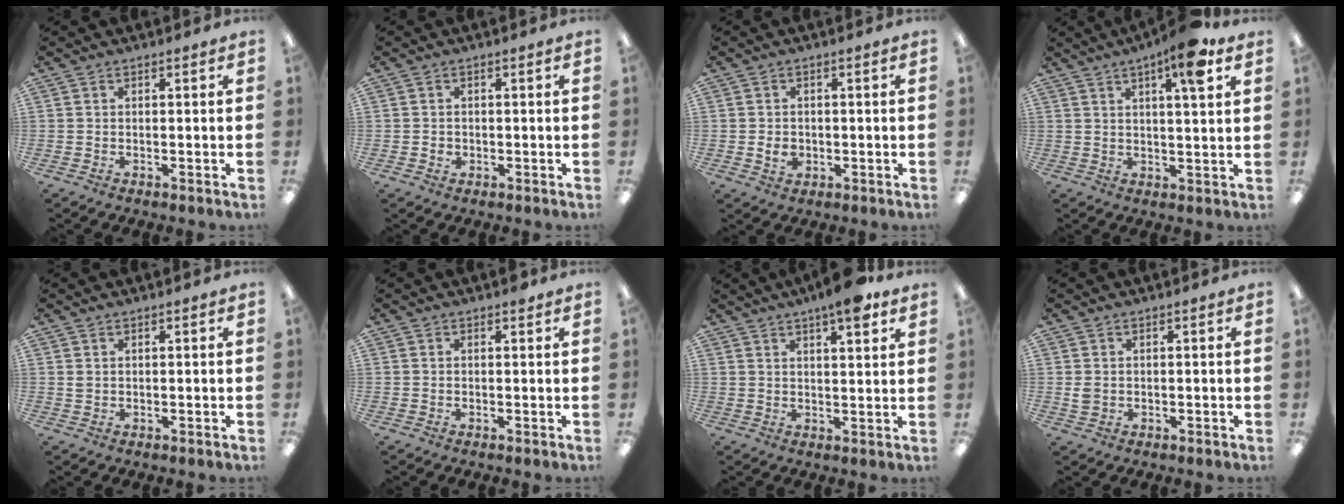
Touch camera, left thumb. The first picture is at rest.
{"total": 1.2, "force": [-0.2, 1.1, 0.5], "torque": [-0.009, 0.004, -0.005]}
{"total": 3.1, "force": [-0.3, 2.4, 2.0], "torque": [-0.028, 0.002, -0.007]}
{"total": 9.9, "force": [5.7, 1.8, 7.9], "torque": [-0.116, -0.023, 0.087]}
{"total": 1.2, "force": [0.5, 0.8, 0.8], "torque": [-0.017, 0.004, 0.008]}
{"total": 0.8, "force": [0.7, 0.2, 0.5], "torque": [-0.002, -0.001, 0.010]}
{"total": 7.5, "force": [5.2, 1.7, 5.1], "torque": [-0.072, -0.027, 0.083]}
{"total": 2.0, "force": [0.3, 1.6, 1.1], "torque": [-0.014, 0.001, 0.004]}